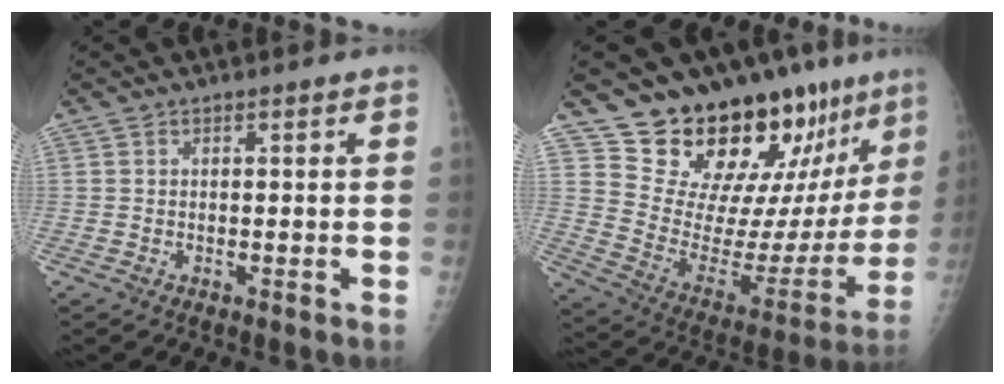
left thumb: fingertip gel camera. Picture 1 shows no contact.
{"total": 22.5, "force": [18.8, 7.3, 10.0], "torque": [-0.097, -0.132, 0.278]}